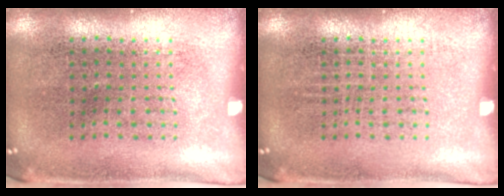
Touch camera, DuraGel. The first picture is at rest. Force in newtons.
{"total": 0.0}